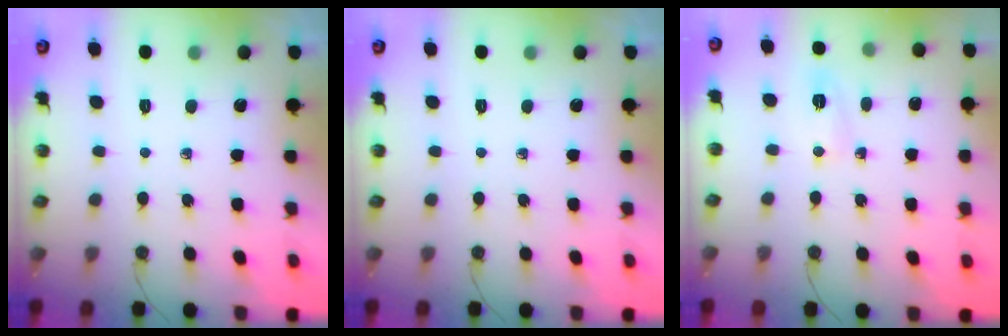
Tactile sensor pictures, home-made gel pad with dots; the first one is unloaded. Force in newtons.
{"total": 0.0}
{"total": 3.0, "press": 2.8, "slide": 1.1}